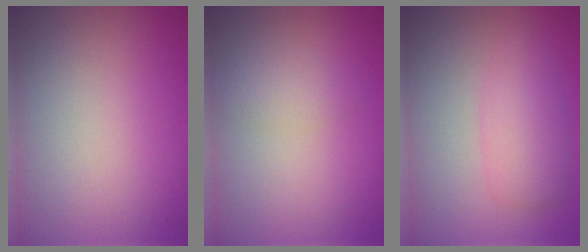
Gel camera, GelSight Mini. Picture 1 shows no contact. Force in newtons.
{"total": 1.8, "press": 1.8, "slide": 0.0}
{"total": 3.5, "press": 3.5, "slide": 0.2}